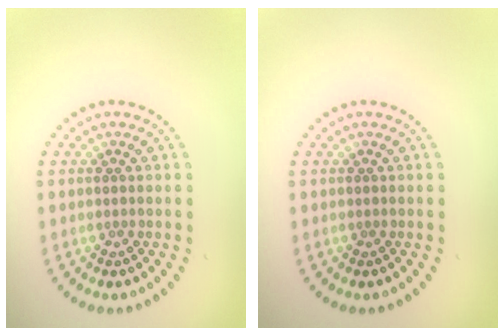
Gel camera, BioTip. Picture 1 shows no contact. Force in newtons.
{"total": 0.0}